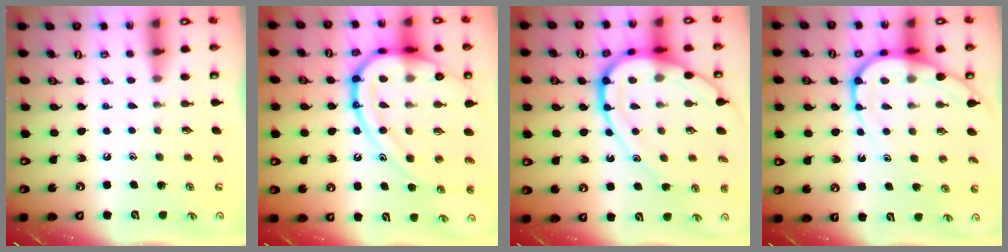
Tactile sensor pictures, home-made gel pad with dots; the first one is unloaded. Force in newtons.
{"total": 21.9, "press": 21.8, "slide": 1.3}
{"total": 20.0, "press": 19.9, "slide": 2.1}
{"total": 9.7, "press": 9.7, "slide": 0.9}